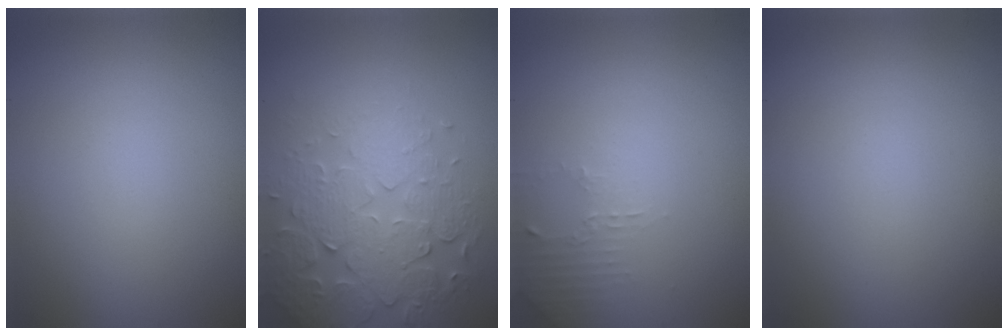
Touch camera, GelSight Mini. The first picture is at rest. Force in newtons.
{"total": 5.7, "press": 4.7, "slide": 3.1}
{"total": 1.4, "press": 1.4, "slide": 0.4}
{"total": 0.0}